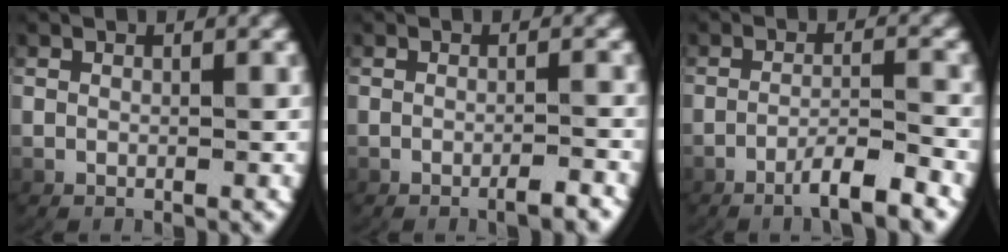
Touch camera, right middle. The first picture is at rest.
{"total": 1.9, "force": [-1.6, 0.0, 1.0], "torque": [-0.012, 0.008, -0.029]}
{"total": 3.6, "force": [-2.6, 0.2, 2.5], "torque": [-0.044, 0.001, -0.043]}